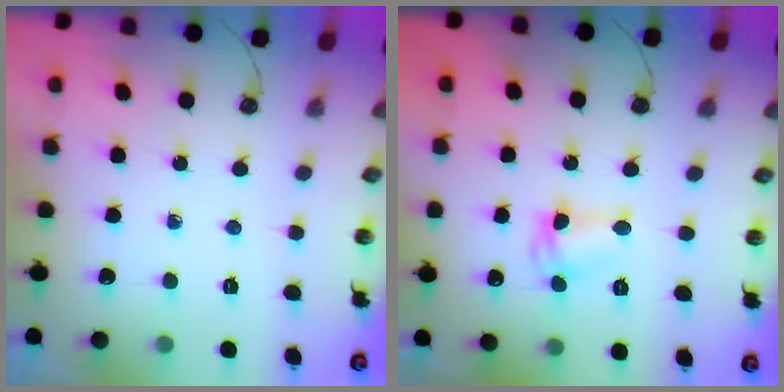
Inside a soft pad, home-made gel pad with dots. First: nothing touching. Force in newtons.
{"total": 5.4, "press": 5.3, "slide": 0.4}